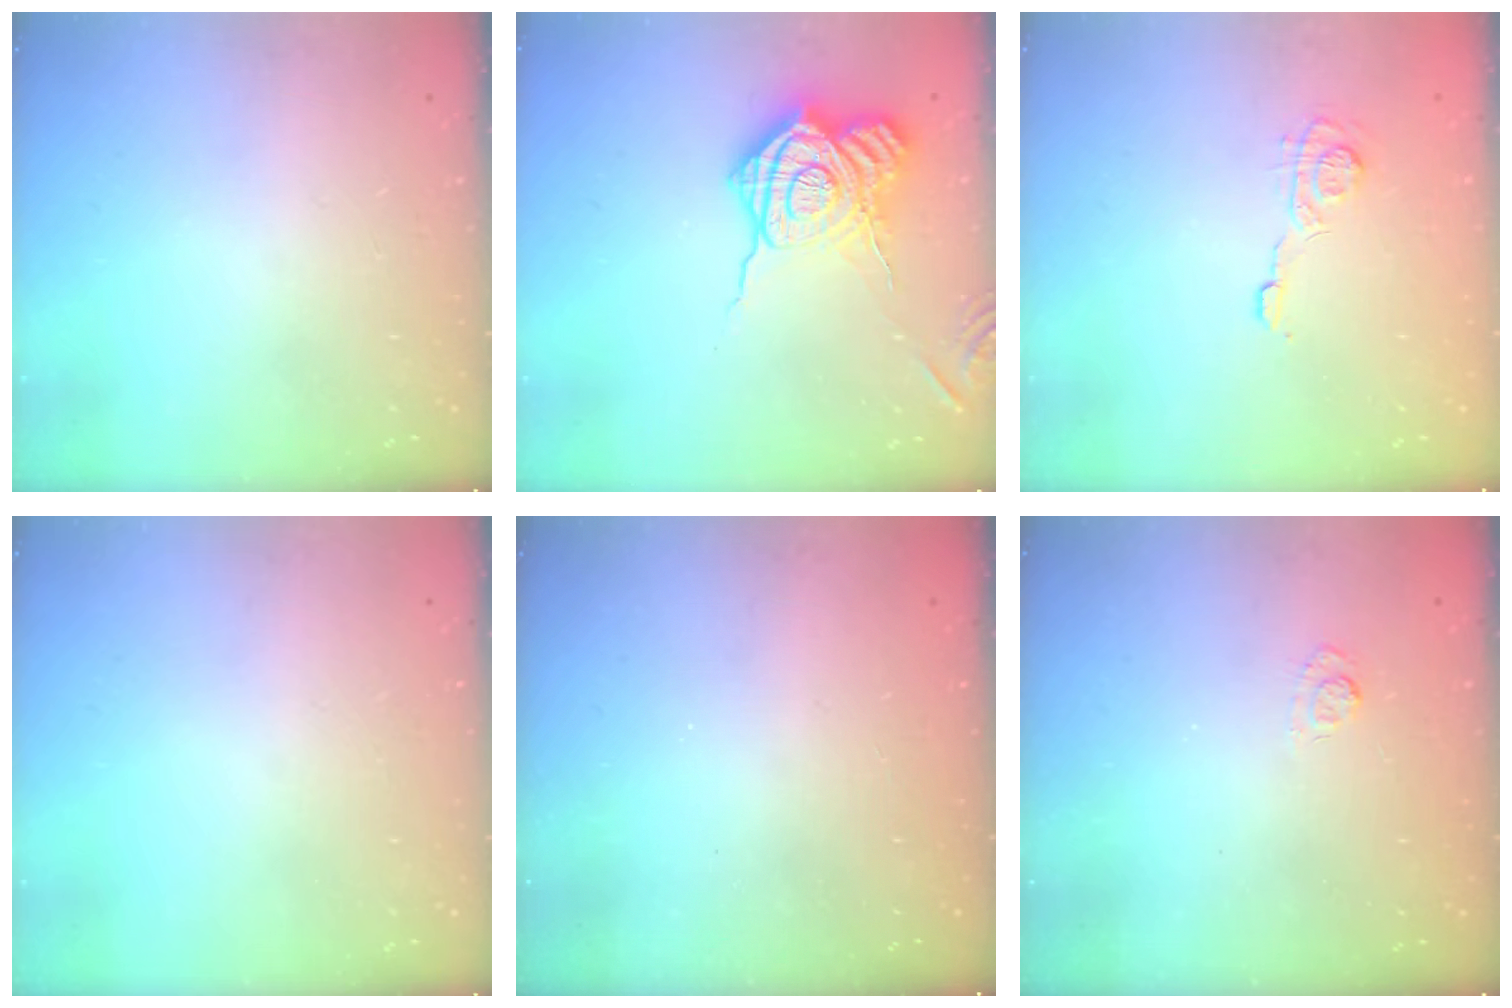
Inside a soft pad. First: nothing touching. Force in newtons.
{"total": 19.7, "press": 19.7, "slide": 1.0}
{"total": 8.1, "press": 8.1, "slide": 0.7}
{"total": 0.0}
{"total": 2.3, "press": 2.2, "slide": 0.8}
{"total": 2.7, "press": 2.3, "slide": 1.5}